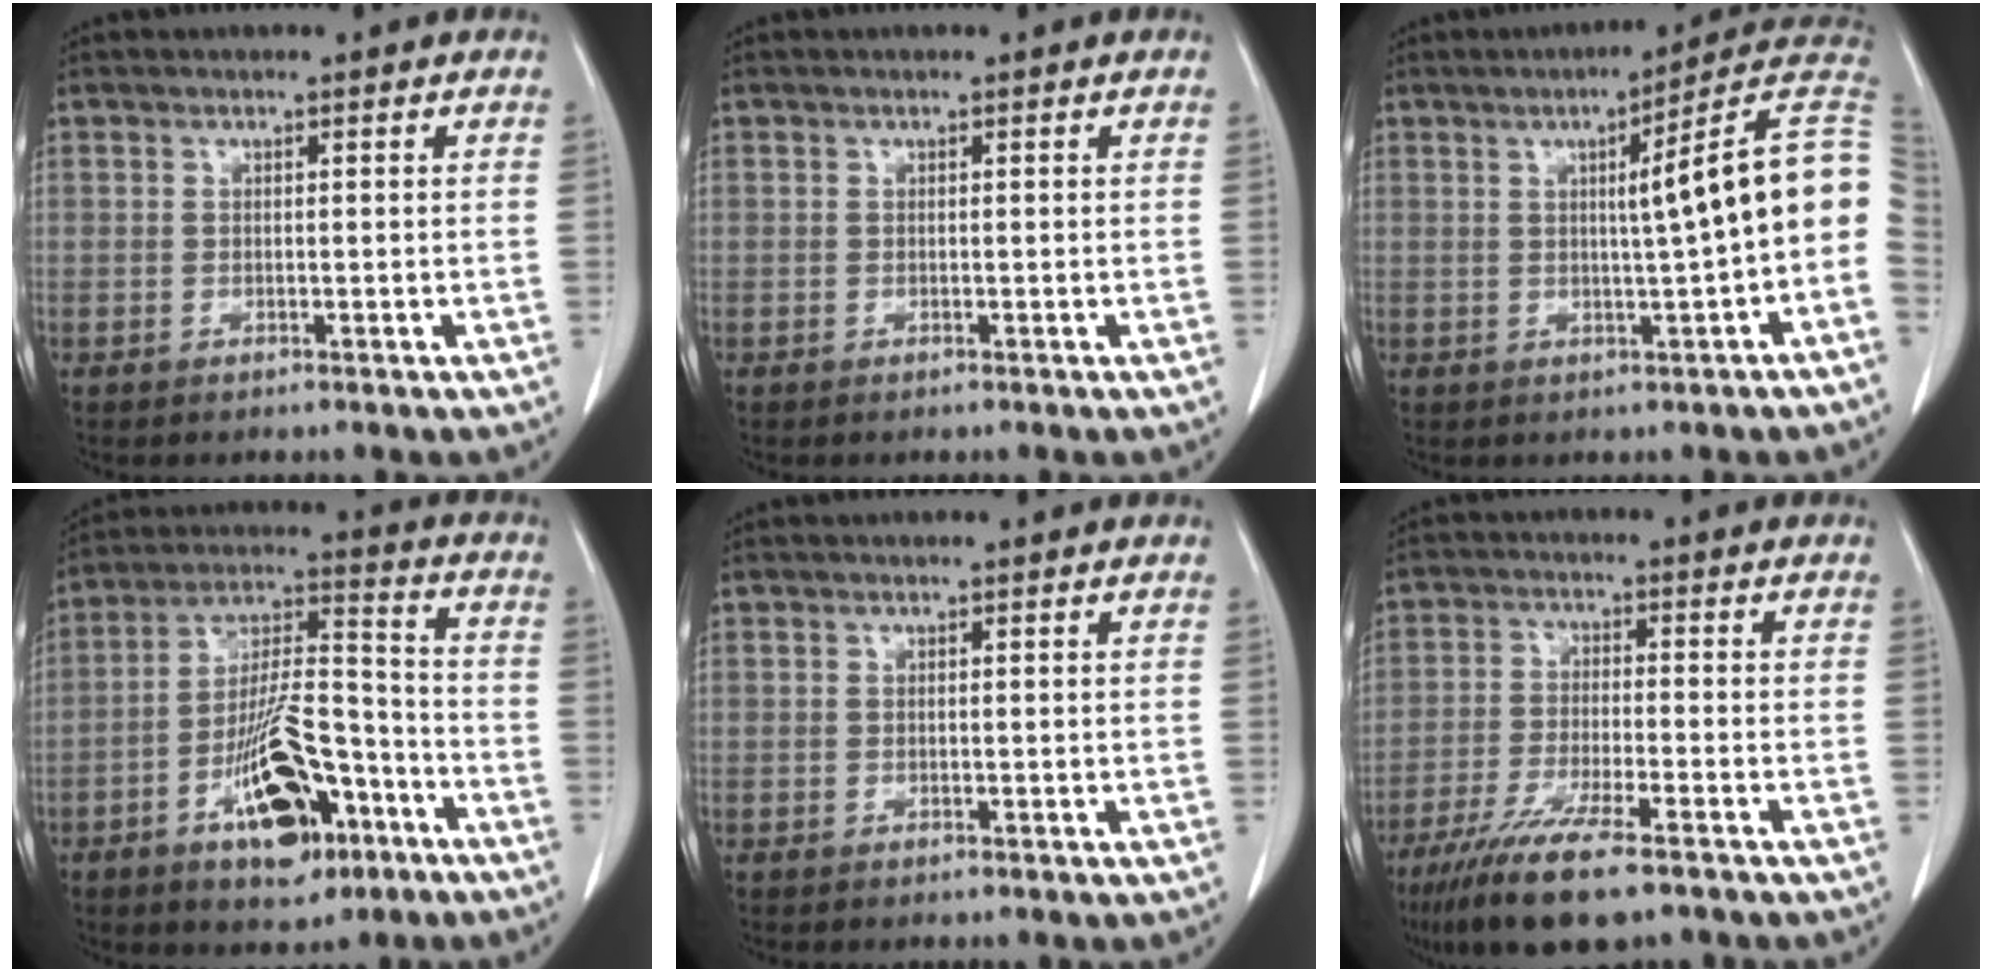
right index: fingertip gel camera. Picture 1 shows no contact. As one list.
[{"total": 0.0}, {"total": 12.1, "force": [0.4, -0.6, 12.1], "torque": [-0.154, 0.025, -0.001]}, {"total": 15.4, "force": [-7.4, 5.6, 12.4], "torque": [-0.219, 0.012, -0.114]}, {"total": 0.0}, {"total": 11.5, "force": [-8.1, 1.4, 8.0], "torque": [-0.142, -0.029, -0.136]}]